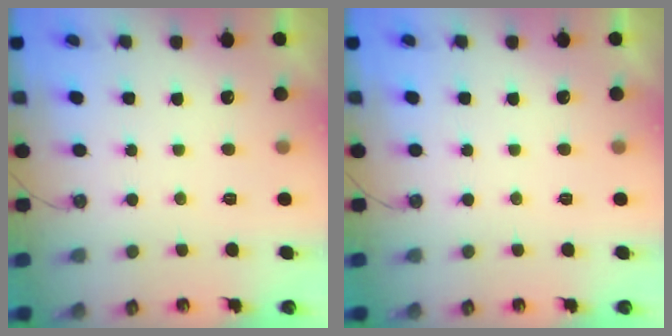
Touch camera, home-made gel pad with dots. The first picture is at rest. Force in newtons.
{"total": 0.0}